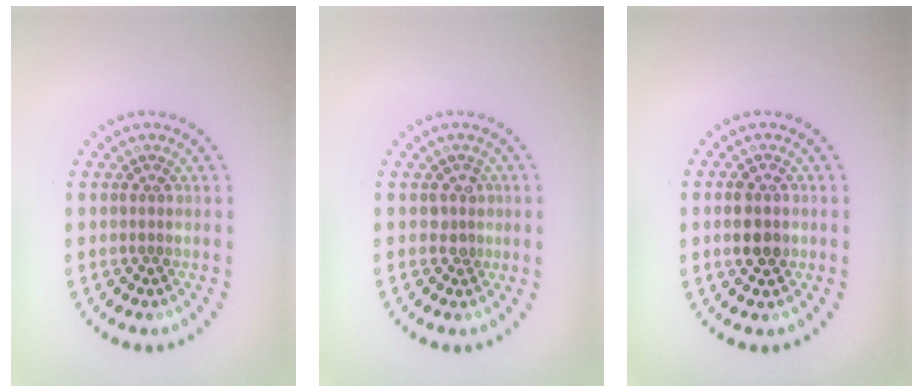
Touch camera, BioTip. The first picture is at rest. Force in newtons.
{"total": 1.3, "press": 1.0, "slide": 0.9}
{"total": 2.4, "press": 2.4, "slide": 0.2}